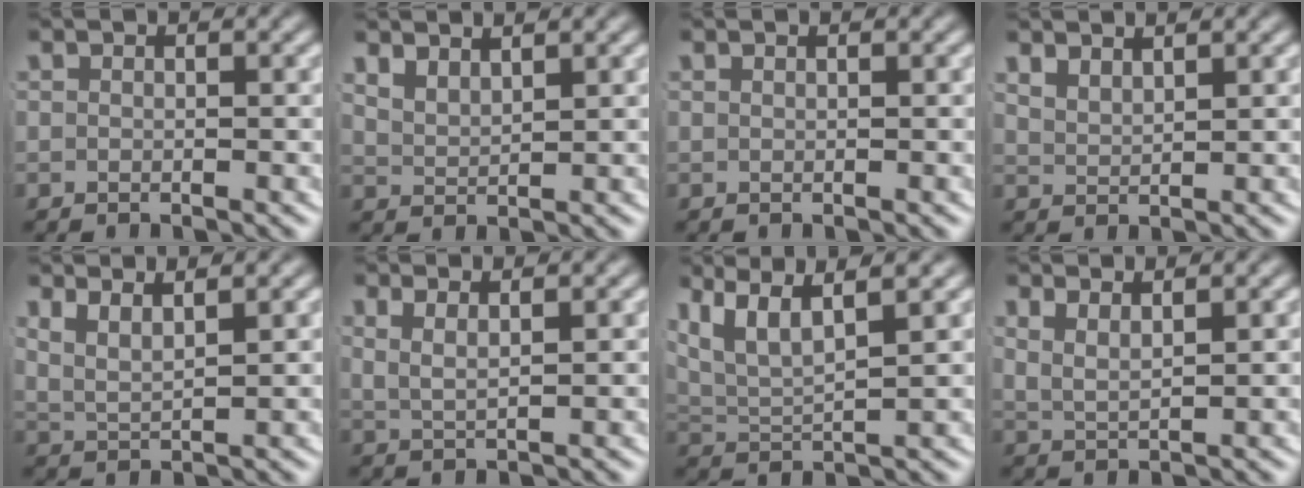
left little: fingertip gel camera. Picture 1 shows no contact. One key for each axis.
{"total": 2.6, "fx": 2.0, "fy": 1.2, "fz": 1.1, "tx": -0.031, "ty": -0.010, "tz": 0.042}
{"total": 0.0}
{"total": 2.0, "fx": 1.9, "fy": 0.4, "fz": 0.6, "tx": -0.016, "ty": -0.010, "tz": 0.044}
{"total": 4.1, "fx": 2.0, "fy": 2.7, "fz": 2.5, "tx": -0.056, "ty": -0.002, "tz": 0.029}
{"total": 2.5, "fx": 1.4, "fy": 1.1, "fz": 1.7, "tx": -0.040, "ty": -0.005, "tz": 0.030}
{"total": 8.1, "fx": 3.9, "fy": 5.3, "fz": 4.7, "tx": -0.104, "ty": 0.007, "tz": 0.056}
{"total": 2.8, "fx": 1.6, "fy": 1.5, "fz": 1.7, "tx": -0.042, "ty": -0.008, "tz": 0.032}